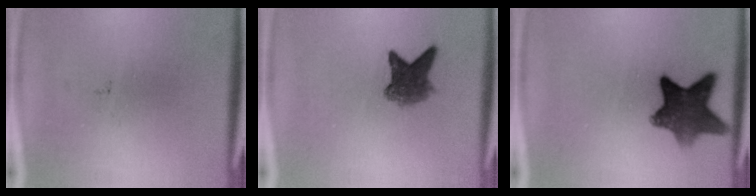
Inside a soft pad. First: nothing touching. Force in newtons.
{"total": 5.2}
{"total": 9.8}